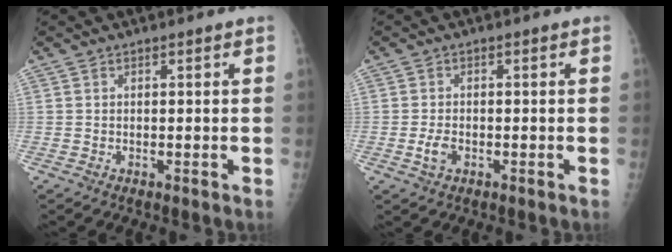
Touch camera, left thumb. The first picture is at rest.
{"total": 2.7, "force": [-0.9, 1.7, 1.9], "torque": [-0.036, 0.005, -0.016]}